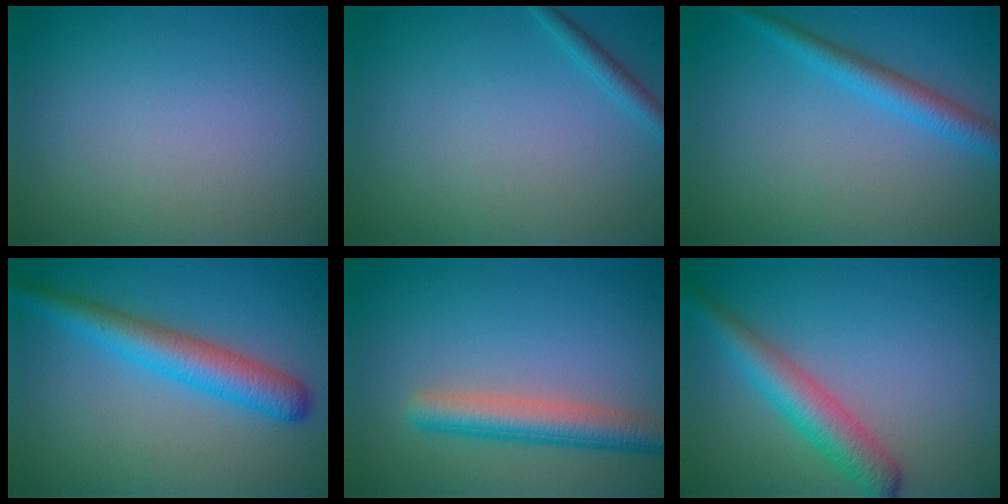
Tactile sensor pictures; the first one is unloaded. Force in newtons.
{"total": 1.3, "press": 1.3, "slide": 0.1}
{"total": 2.8, "press": 2.8, "slide": 0.0}
{"total": 4.8, "press": 4.8, "slide": 0.1}
{"total": 4.3, "press": 4.3, "slide": 0.2}
{"total": 4.4, "press": 4.4, "slide": 0.1}